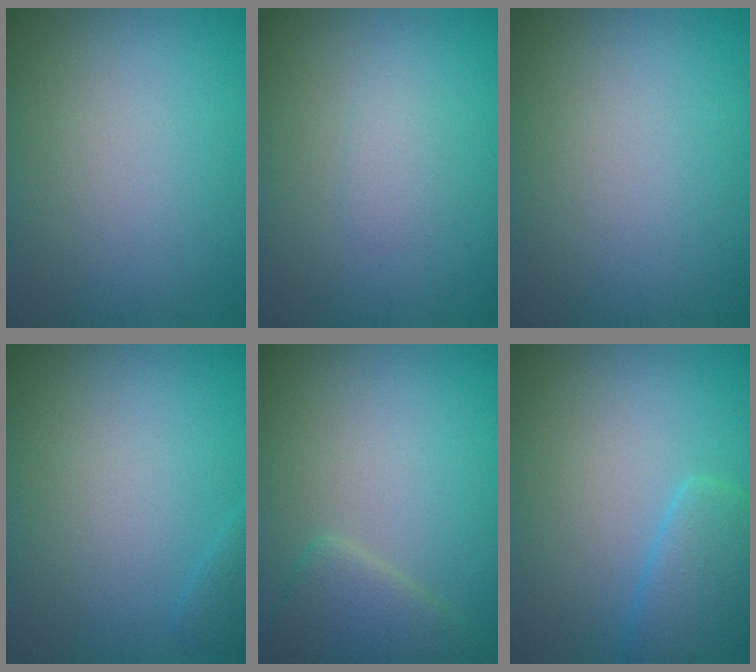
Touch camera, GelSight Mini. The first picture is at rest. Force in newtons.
{"total": 1.0, "press": 1.0, "slide": 0.1}
{"total": 0.0}
{"total": 1.1, "press": 1.1, "slide": 0.1}
{"total": 3.3, "press": 3.3, "slide": 0.2}
{"total": 3.7, "press": 3.6, "slide": 0.2}